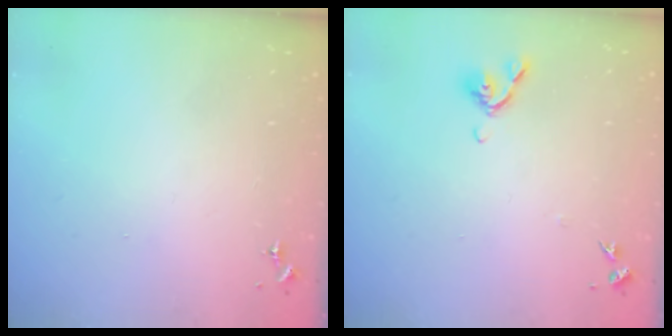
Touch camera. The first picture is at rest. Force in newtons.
{"total": 6.9, "press": 6.7, "slide": 1.5}